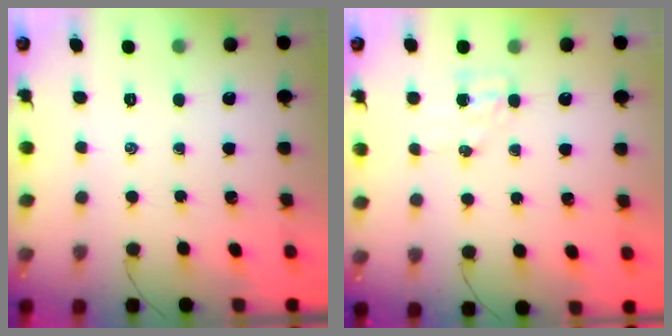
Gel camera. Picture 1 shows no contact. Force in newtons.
{"total": 5.1, "press": 5.0, "slide": 0.8}